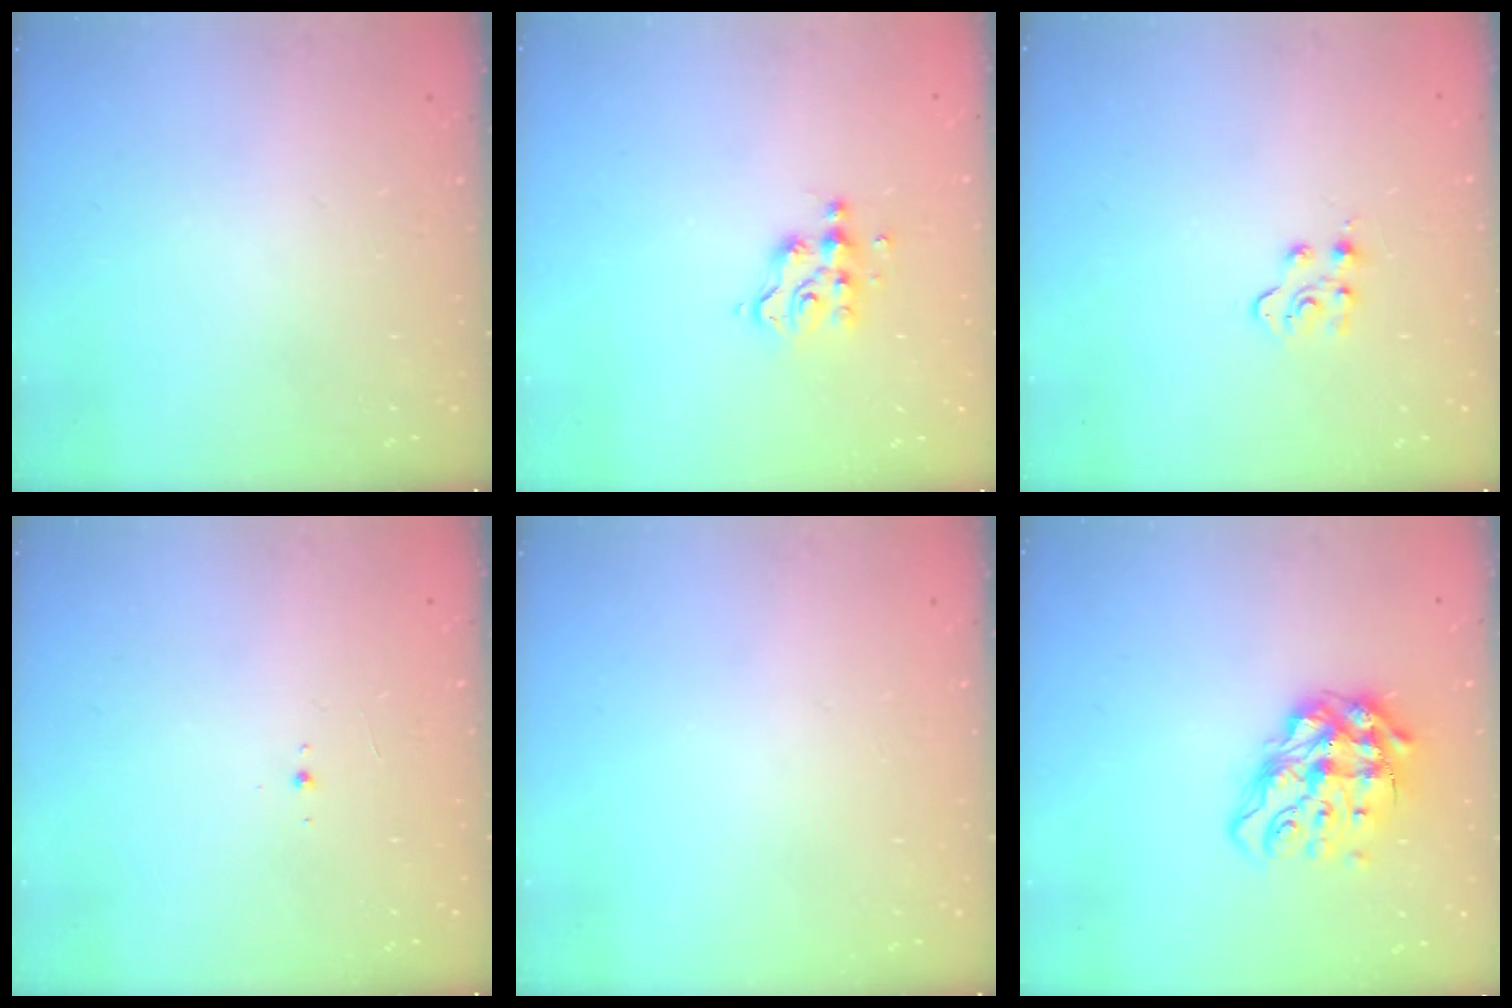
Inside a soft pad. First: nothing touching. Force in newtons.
{"total": 6.1, "press": 6.1, "slide": 0.6}
{"total": 3.9, "press": 3.8, "slide": 0.5}
{"total": 2.7, "press": 2.5, "slide": 0.8}
{"total": 0.0}
{"total": 13.8, "press": 13.7, "slide": 1.7}